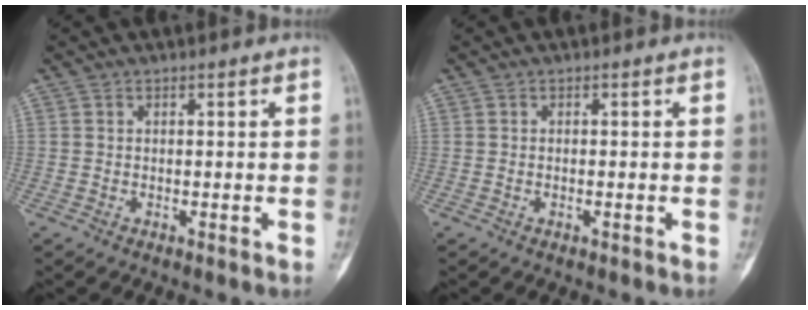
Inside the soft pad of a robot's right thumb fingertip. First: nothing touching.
{"total": 0.6, "force": [-0.2, 0.2, 0.5], "torque": [-0.014, 0.003, -0.001]}